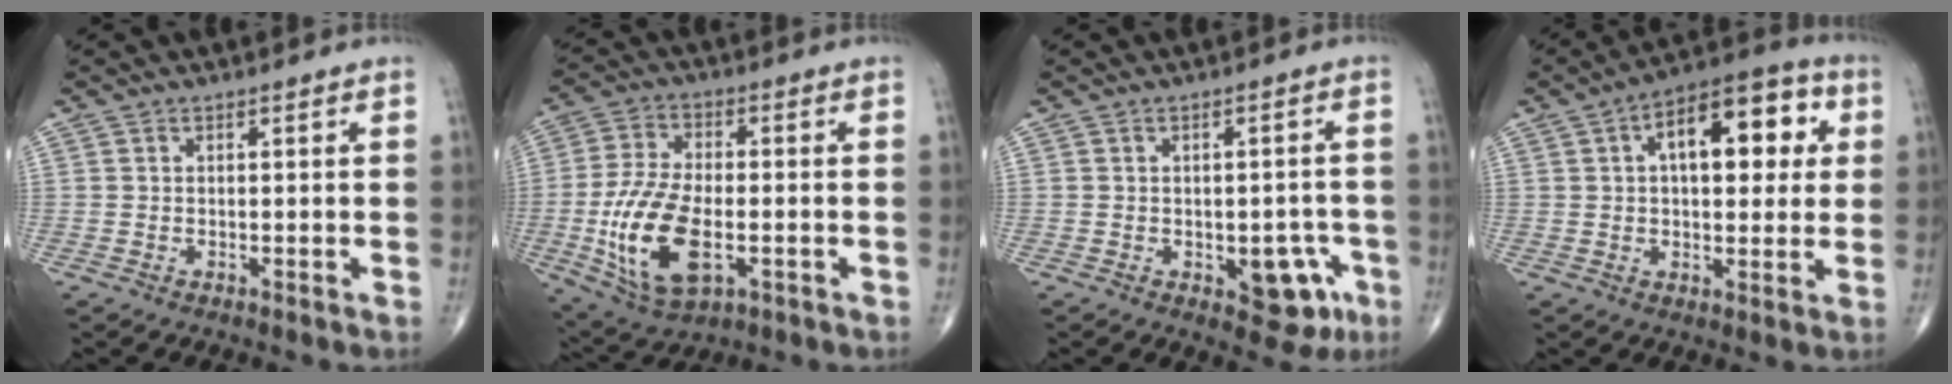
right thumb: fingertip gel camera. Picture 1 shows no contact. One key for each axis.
{"total": 16.2, "fx": -3.5, "fy": 8.2, "fz": 13.5, "tx": -0.268, "ty": 0.003, "tz": -0.053}
{"total": 8.1, "fx": -3.0, "fy": 4.3, "fz": 6.2, "tx": -0.041, "ty": 0.013, "tz": -0.029}
{"total": 16.1, "fx": 4.1, "fy": 8.0, "fz": 13.3, "tx": -0.154, "ty": 0.021, "tz": 0.053}